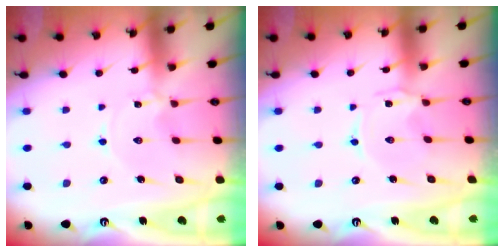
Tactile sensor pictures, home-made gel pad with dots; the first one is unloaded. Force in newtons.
{"total": 0.0}